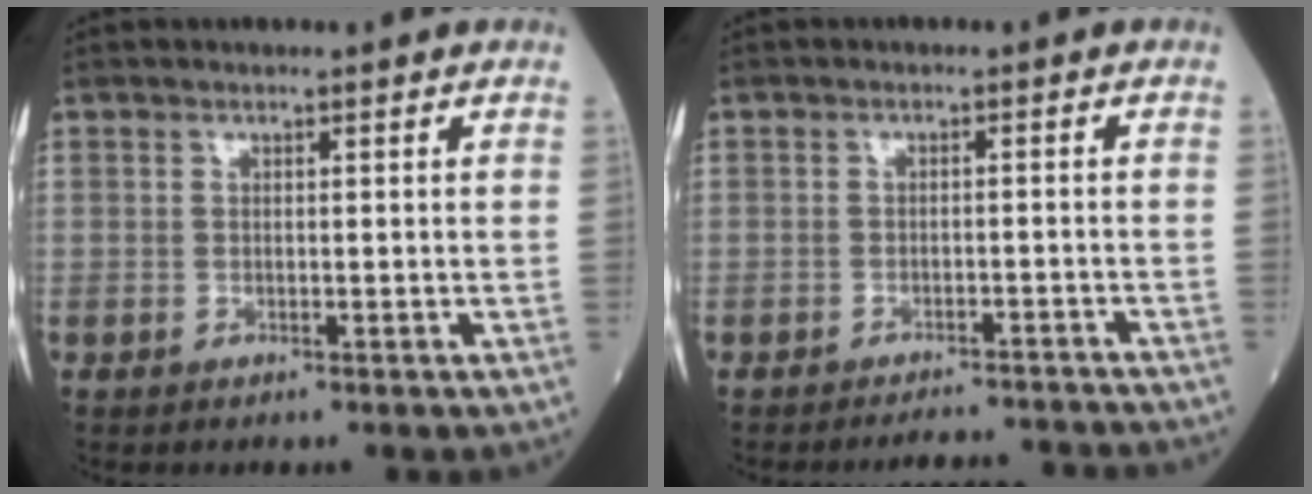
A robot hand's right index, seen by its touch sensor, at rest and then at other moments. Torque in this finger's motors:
{"motor_torque": [-0.52, -0.36, -1.06, -0.21]}